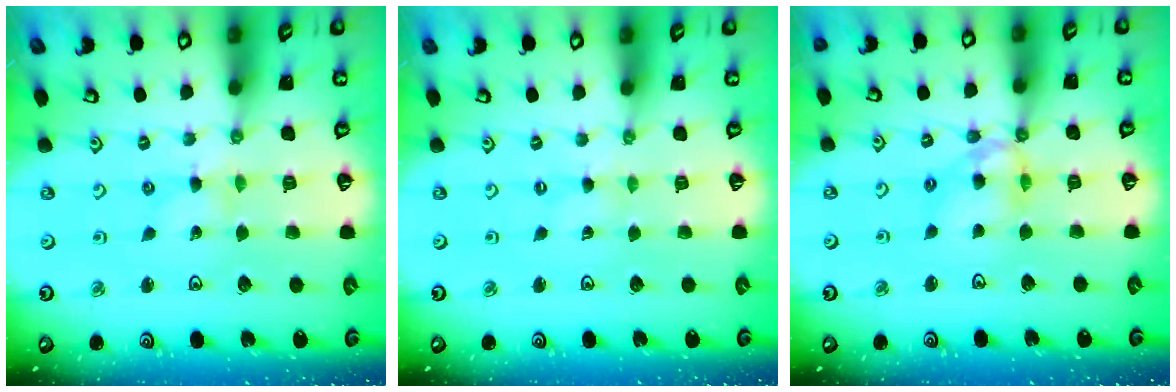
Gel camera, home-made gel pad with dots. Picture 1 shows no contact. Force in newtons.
{"total": 0.0}
{"total": 11.3, "press": 11.3, "slide": 1.0}